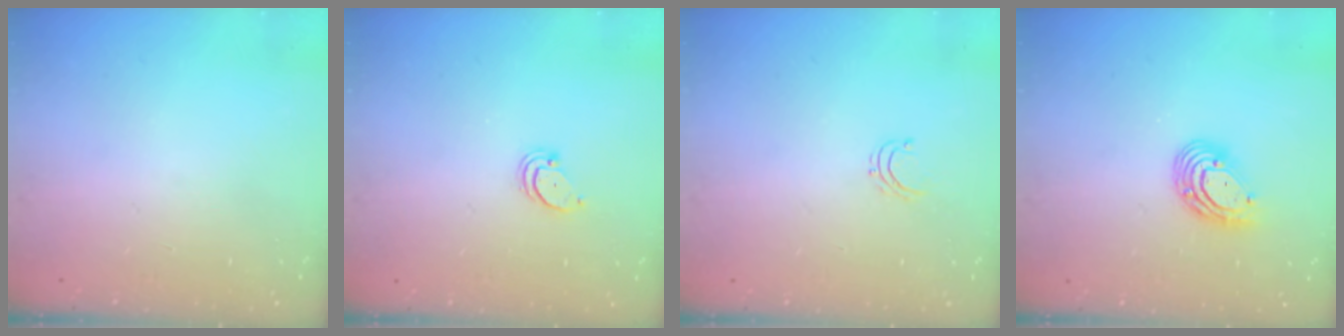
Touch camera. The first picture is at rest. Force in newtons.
{"total": 2.0, "press": 2.0, "slide": 0.2}
{"total": 3.1, "press": 3.1, "slide": 0.2}
{"total": 9.6, "press": 9.4, "slide": 1.9}